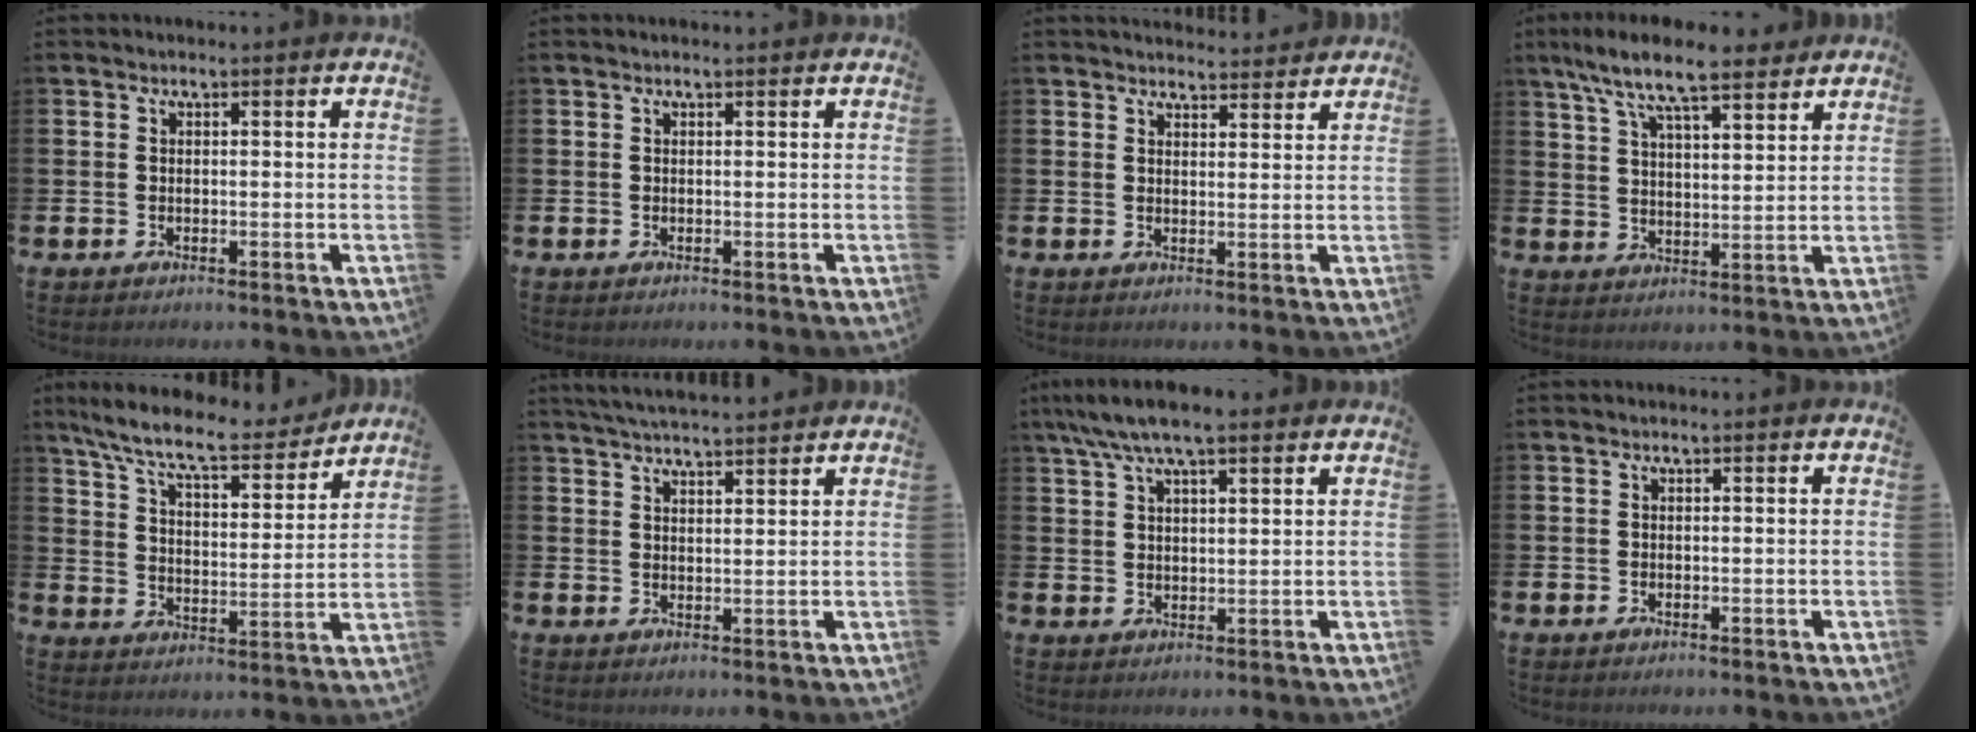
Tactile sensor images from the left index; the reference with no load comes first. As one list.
[{"total": 0.0}, {"total": 3.3, "force": [3.3, 0.6, 0.0], "torque": [0.005, -0.021, 0.057]}, {"total": 9.0, "force": [8.0, 1.7, 3.8], "torque": [-0.094, -0.031, 0.143]}, {"total": 9.5, "force": [8.5, 1.7, 3.9], "torque": [-0.106, -0.054, 0.144]}, {"total": 4.2, "force": [4.2, 0.1, 0.6], "torque": [-0.017, -0.019, 0.075]}, {"total": 6.4, "force": [5.2, 1.6, 3.3], "torque": [-0.073, -0.006, 0.095]}, {"total": 0.0}]